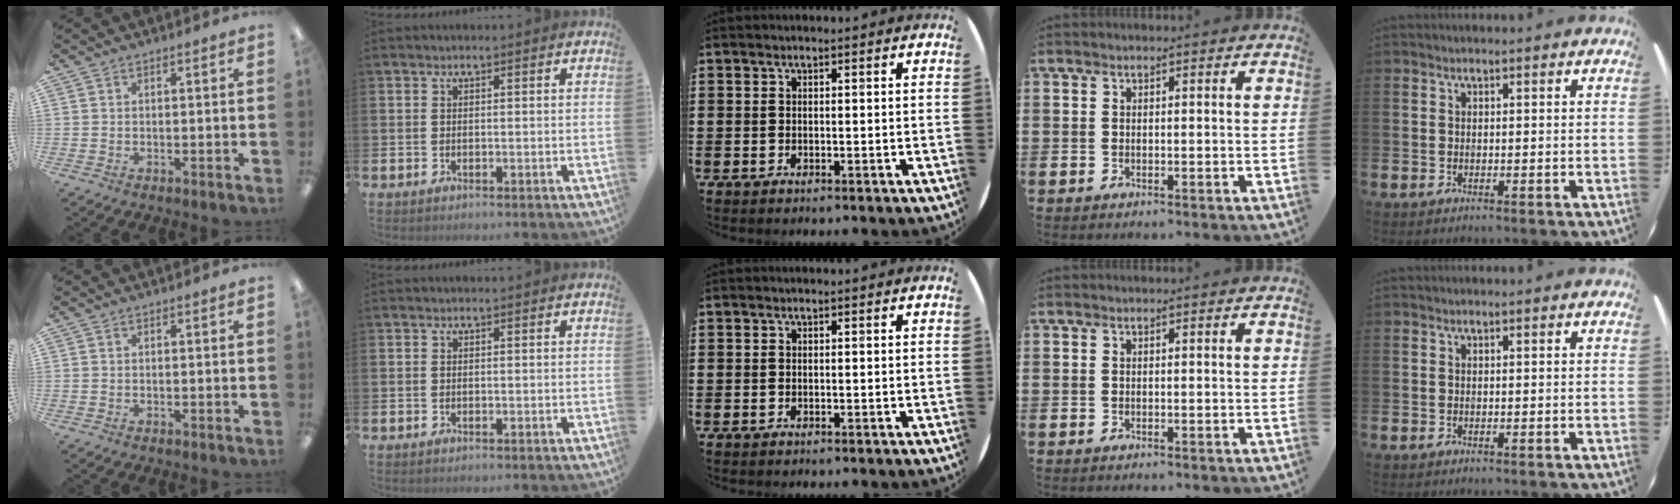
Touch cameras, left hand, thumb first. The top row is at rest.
{}